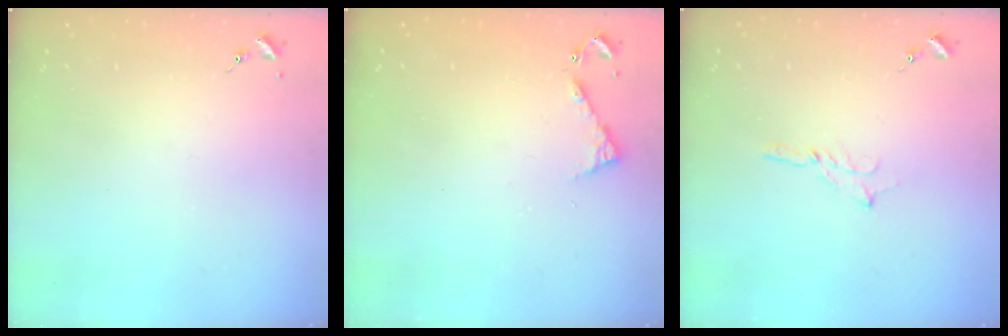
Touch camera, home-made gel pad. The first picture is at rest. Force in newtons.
{"total": 4.9, "press": 4.8, "slide": 0.5}
{"total": 2.3, "press": 2.3, "slide": 0.2}